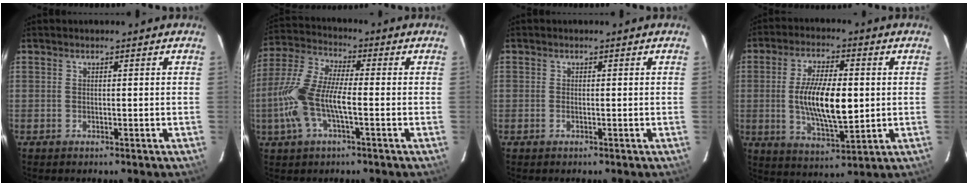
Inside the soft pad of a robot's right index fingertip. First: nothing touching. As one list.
[{"total": 12.3, "force": [-2.9, 4.2, 11.2], "torque": [-0.248, 0.005, -0.060]}, {"total": 0.6, "force": [-0.3, 0.3, 0.4], "torque": [-0.008, 0.000, -0.006]}, {"total": 13.2, "force": [0.0, 4.9, 12.3], "torque": [-0.231, -0.005, 0.004]}]